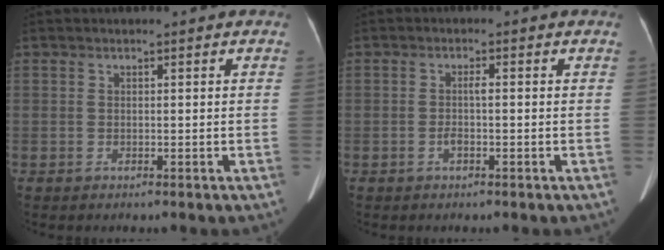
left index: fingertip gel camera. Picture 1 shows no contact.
{"total": 1.7, "force": [-0.6, 0.3, 1.5], "torque": [-0.027, 0.000, -0.009]}